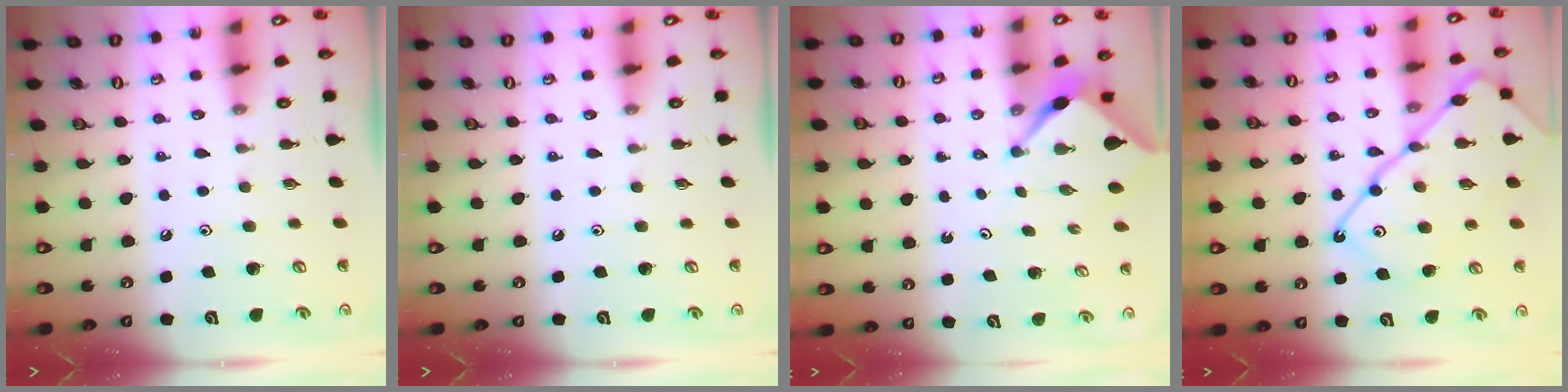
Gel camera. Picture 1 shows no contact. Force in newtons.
{"total": 0.0}
{"total": 2.2, "press": 2.2, "slide": 0.3}
{"total": 18.5, "press": 18.5, "slide": 1.7}